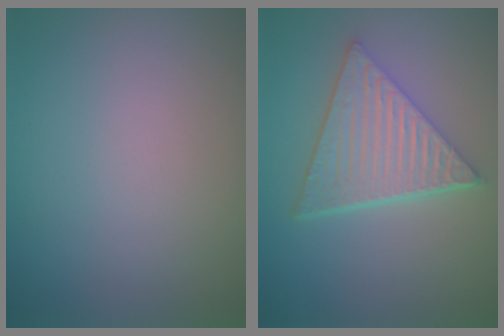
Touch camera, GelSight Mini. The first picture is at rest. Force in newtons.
{"total": 6.1, "press": 4.4, "slide": 4.2}